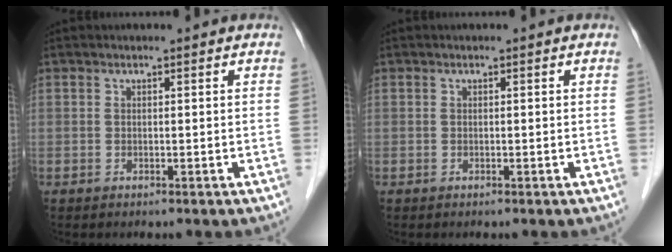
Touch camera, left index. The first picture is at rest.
{"total": 0.0}